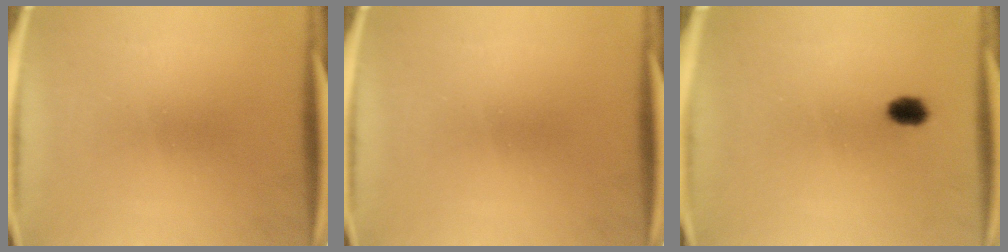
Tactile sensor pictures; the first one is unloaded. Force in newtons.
{"total": 0.0}
{"total": 2.8}